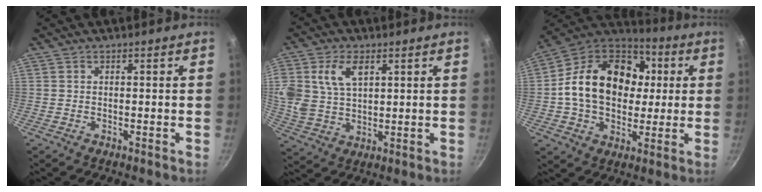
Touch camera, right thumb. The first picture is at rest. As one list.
[{"total": 11.4, "force": [4.2, 7.3, 7.6], "torque": [-0.146, -0.008, 0.083]}, {"total": 22.6, "force": [2.0, 16.8, 14.9], "torque": [-0.233, 0.030, 0.025]}]